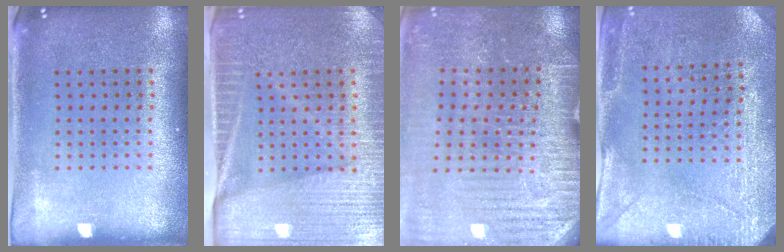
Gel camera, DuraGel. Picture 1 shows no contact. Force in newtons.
{"total": 4.1, "press": 3.7, "slide": 1.8}
{"total": 3.6, "press": 3.6, "slide": 0.4}
{"total": 3.0, "press": 2.8, "slide": 1.0}